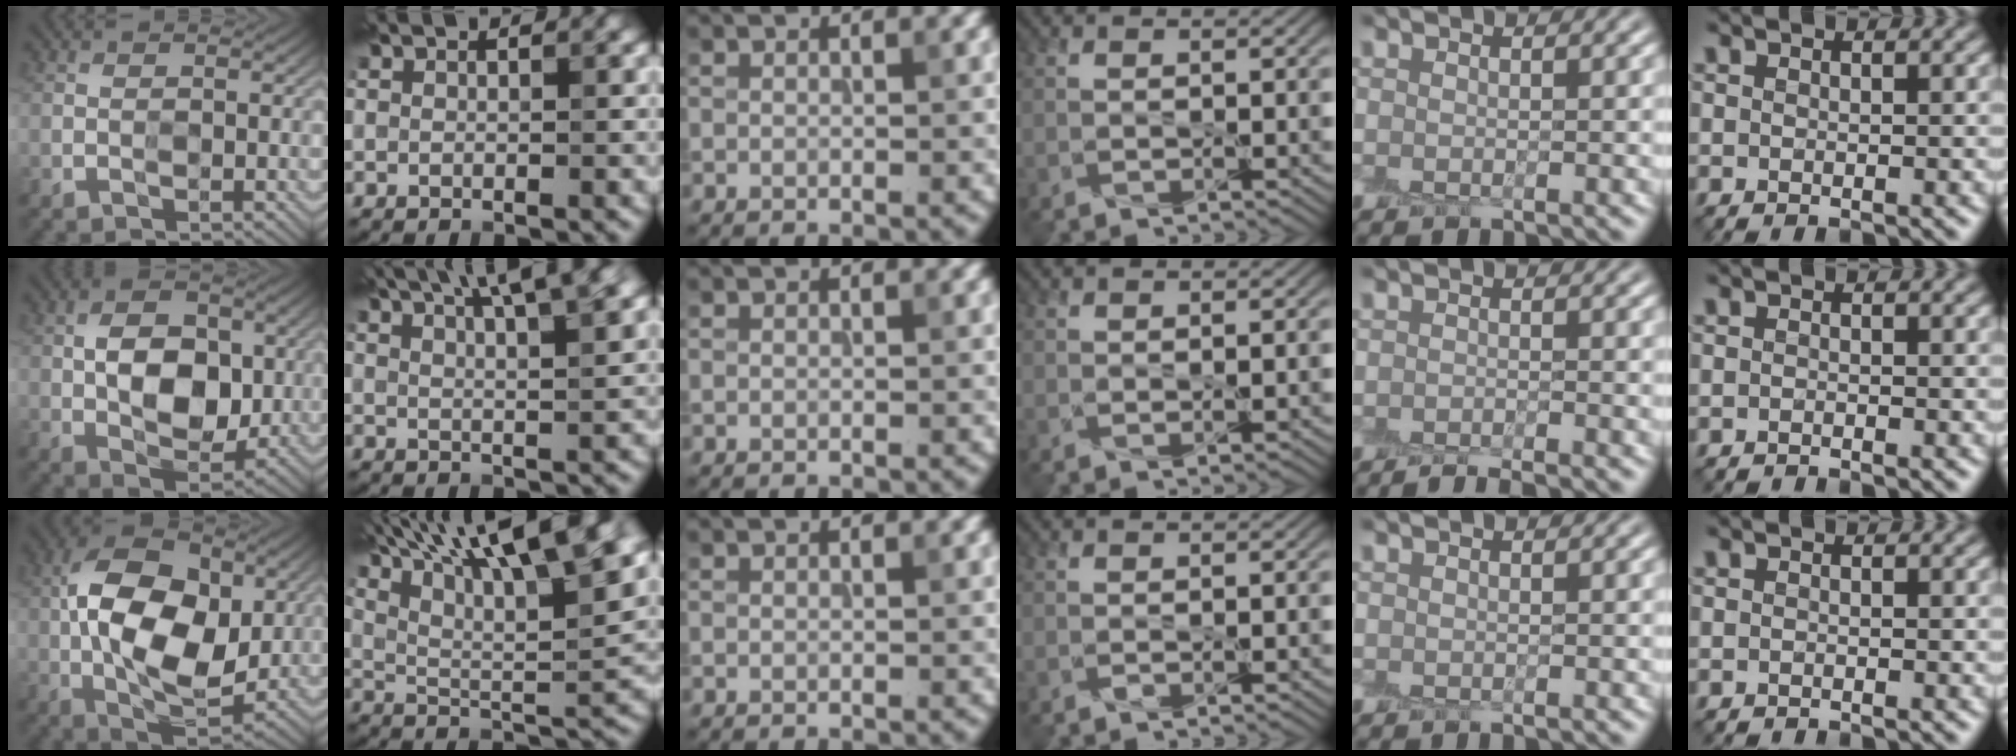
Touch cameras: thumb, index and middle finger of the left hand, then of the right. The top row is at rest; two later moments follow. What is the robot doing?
{"motion": "peel", "object": "cling film"}